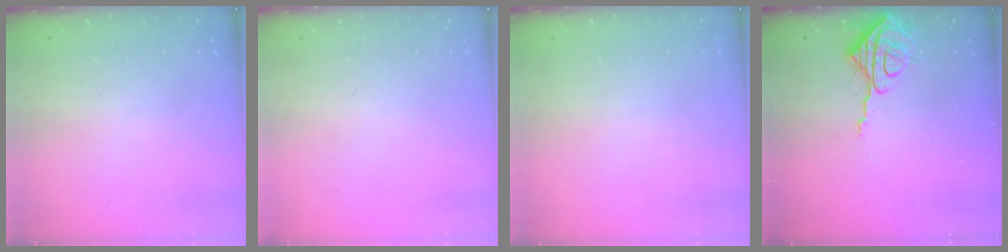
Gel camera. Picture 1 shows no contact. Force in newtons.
{"total": 0.0}
{"total": 0.0}
{"total": 8.8, "press": 8.8, "slide": 0.3}